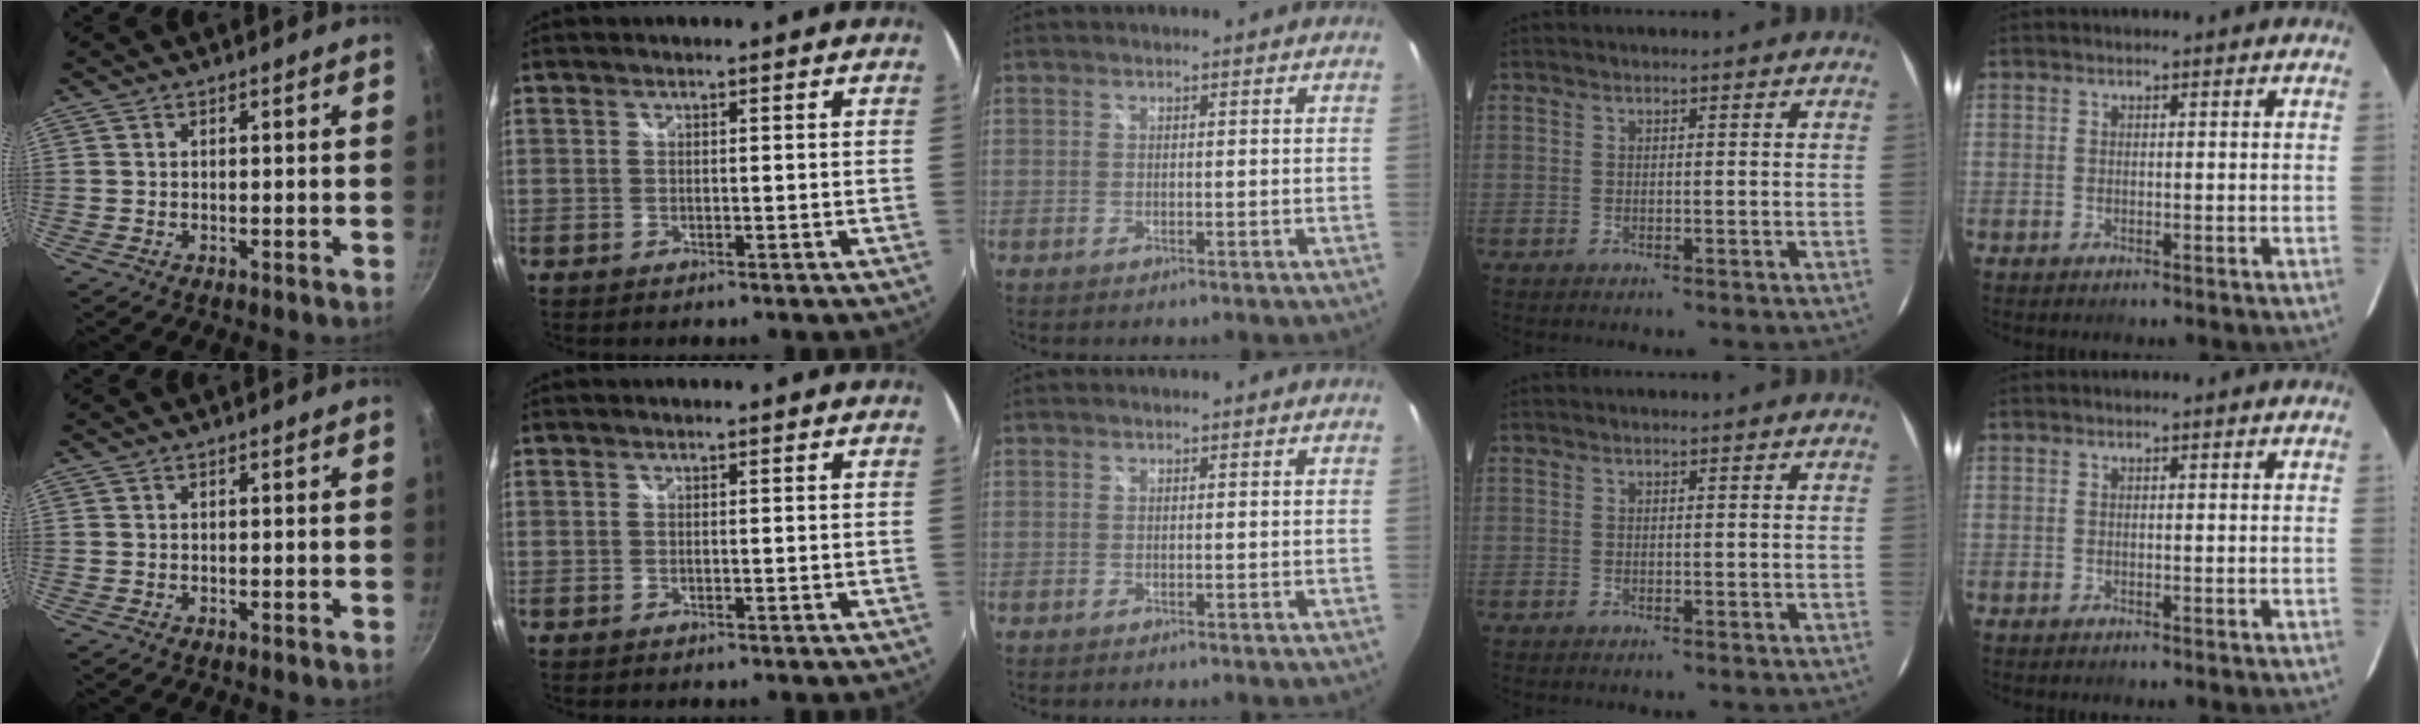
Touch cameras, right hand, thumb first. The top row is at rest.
{}